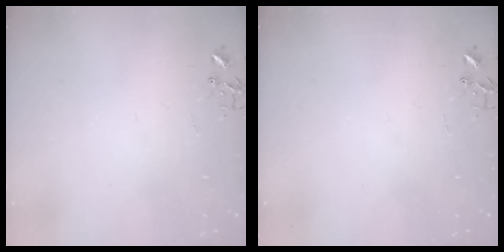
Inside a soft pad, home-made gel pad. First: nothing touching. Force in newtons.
{"total": 0.0}